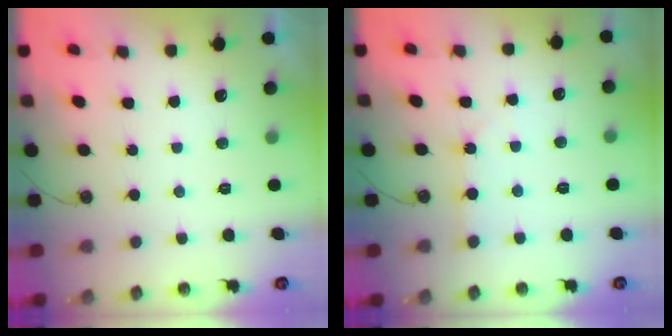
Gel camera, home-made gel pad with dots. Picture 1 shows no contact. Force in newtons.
{"total": 1.7, "press": 1.6, "slide": 0.3}